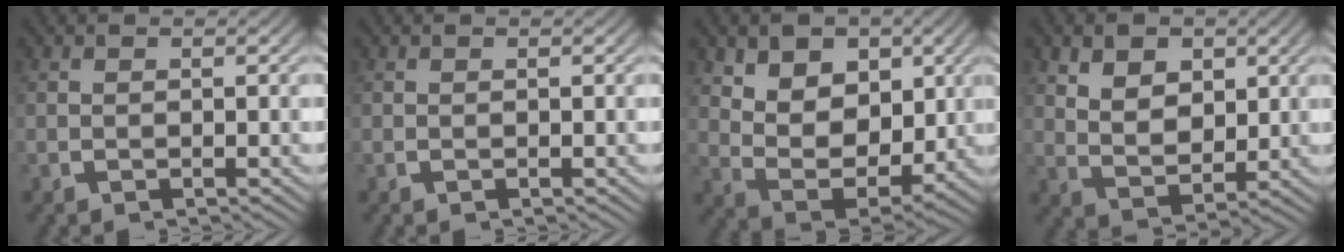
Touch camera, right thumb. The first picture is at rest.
{"total": 0.0}
{"total": 9.3, "force": [0.7, 6.7, 6.3], "torque": [-0.142, -0.048, 0.025]}
{"total": 5.5, "force": [1.2, 4.0, 3.6], "torque": [-0.072, -0.032, 0.037]}